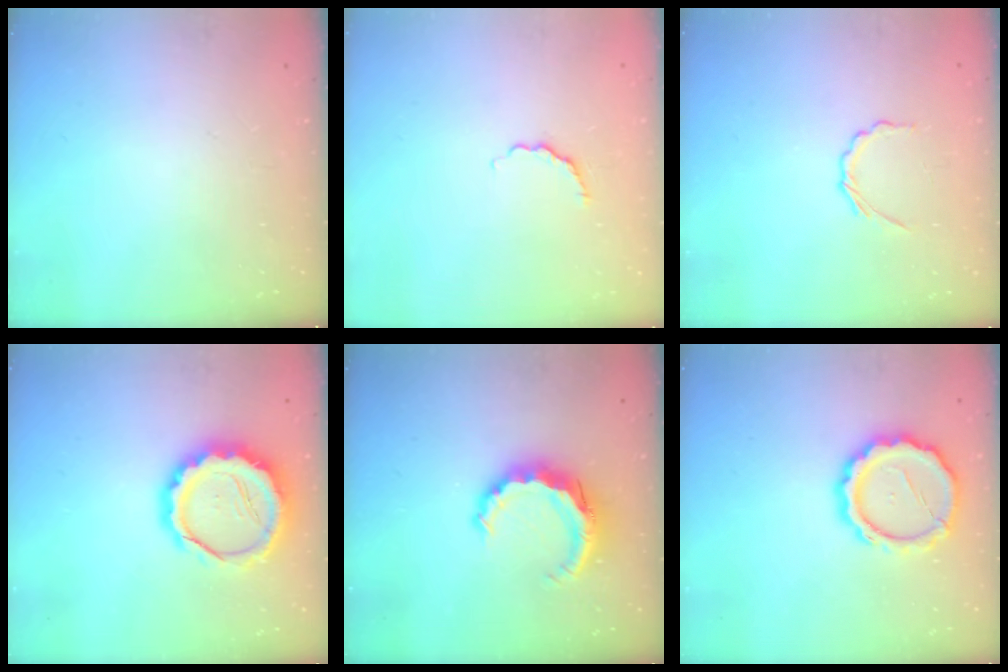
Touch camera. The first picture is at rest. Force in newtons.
{"total": 3.4, "press": 3.3, "slide": 0.6}
{"total": 2.4, "press": 2.3, "slide": 0.9}
{"total": 14.3, "press": 14.0, "slide": 2.9}
{"total": 8.5, "press": 8.5, "slide": 0.2}
{"total": 14.5, "press": 14.3, "slide": 2.7}